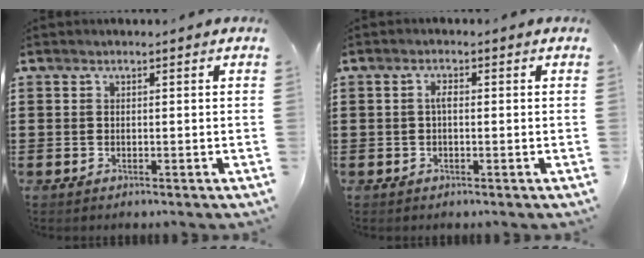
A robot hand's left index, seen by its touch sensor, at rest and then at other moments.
{"total": 1.6, "force": [0.0, 0.6, 1.5], "torque": [-0.031, 0.006, -0.002]}